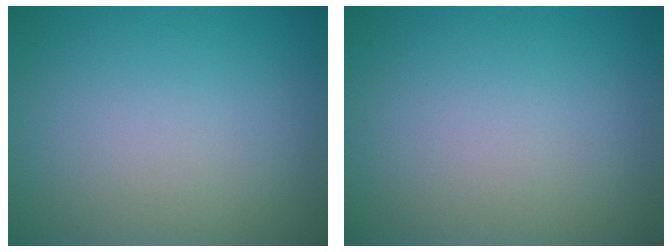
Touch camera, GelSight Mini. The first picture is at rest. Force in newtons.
{"total": 0.0}